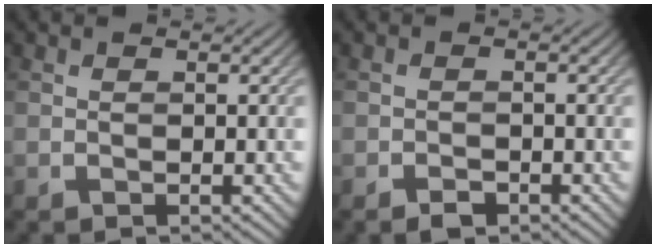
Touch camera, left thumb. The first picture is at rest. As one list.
[{"total": 1.4, "force": [-1.1, 0.6, 0.7], "torque": [-0.010, -0.001, -0.020]}]